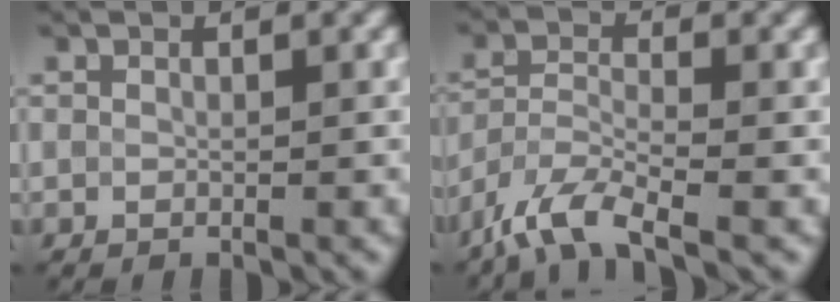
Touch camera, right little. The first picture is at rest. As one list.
[{"total": 5.7, "force": [-4.2, 1.5, 3.6], "torque": [-0.077, -0.010, -0.094]}]